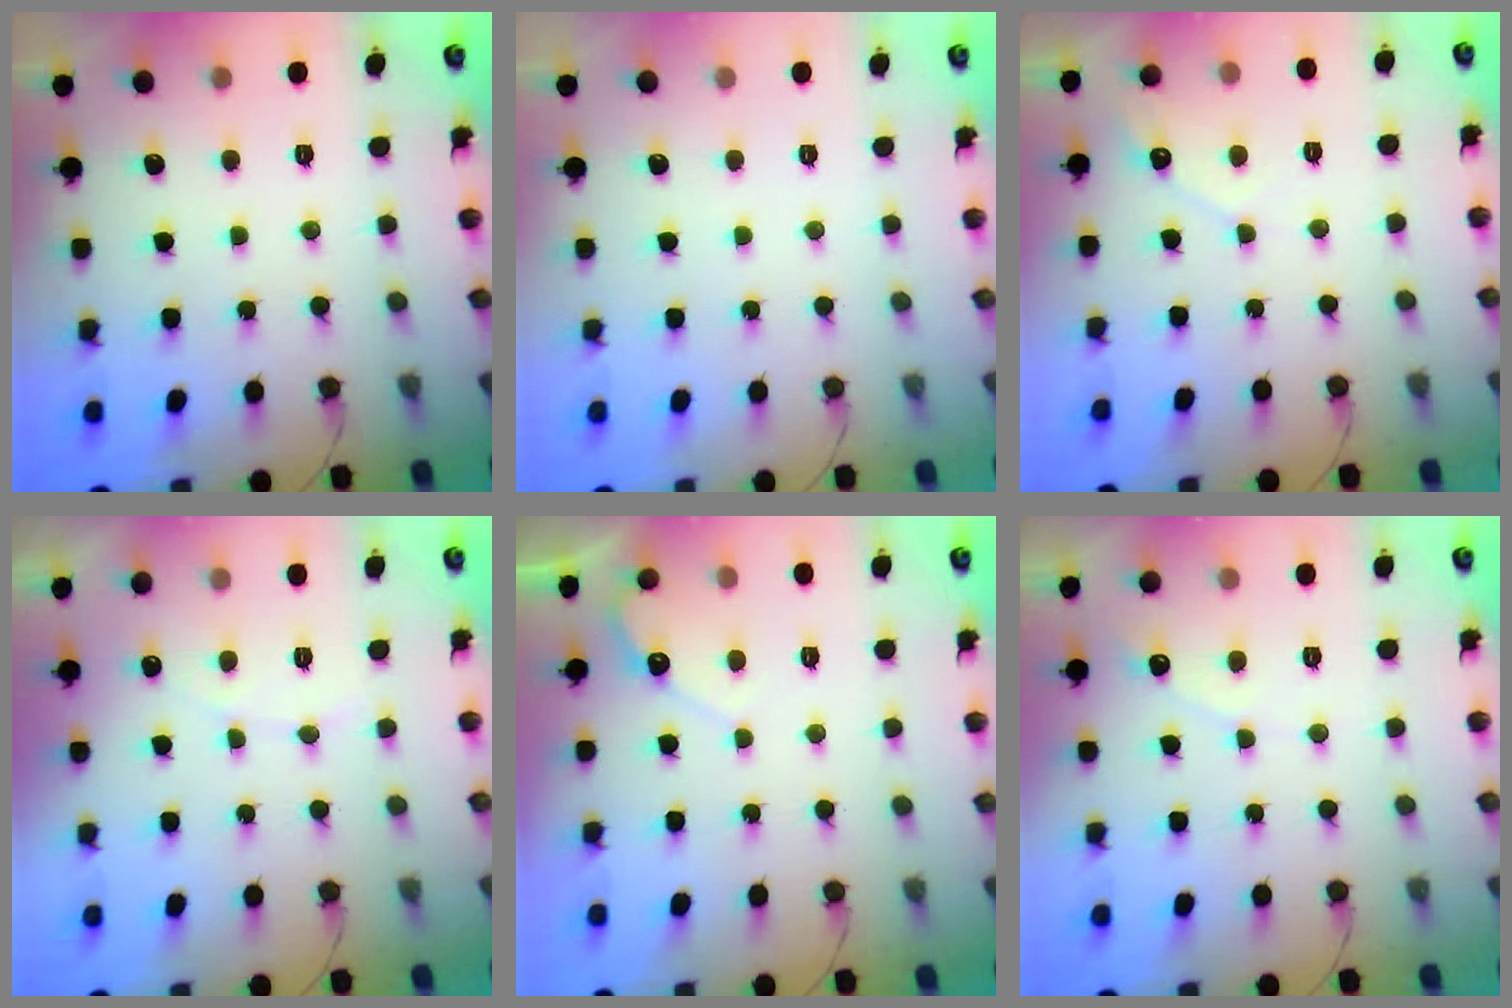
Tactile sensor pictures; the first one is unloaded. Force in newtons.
{"total": 0.0}
{"total": 4.1, "press": 4.1, "slide": 0.3}
{"total": 4.1, "press": 4.1, "slide": 0.3}
{"total": 4.8, "press": 4.8, "slide": 0.3}
{"total": 3.8, "press": 3.8, "slide": 0.3}